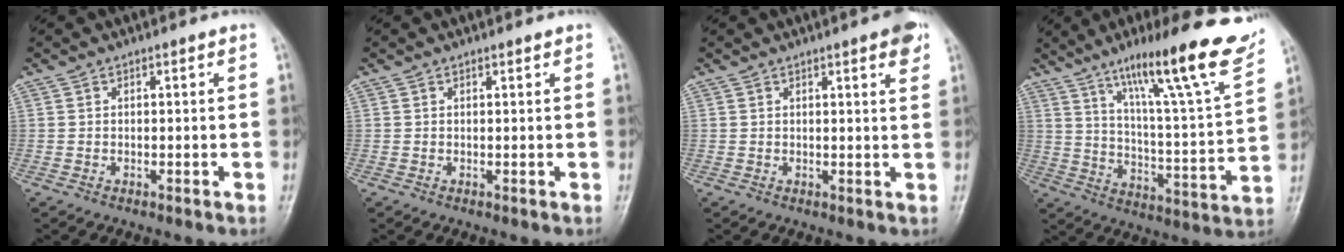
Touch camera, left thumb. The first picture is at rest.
{"total": 0.6, "force": [0.4, 0.3, 0.2], "torque": [0.000, -0.003, 0.004]}
{"total": 4.5, "force": [2.5, 1.0, 3.6], "torque": [-0.035, -0.006, 0.026]}
{"total": 23.3, "force": [14.6, 3.0, 17.9], "torque": [-0.246, -0.050, 0.228]}